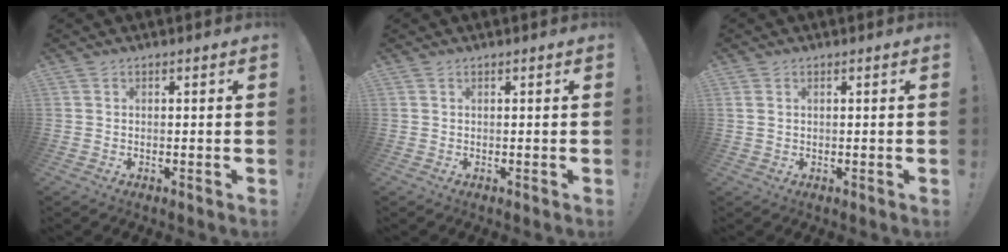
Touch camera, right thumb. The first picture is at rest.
{"total": 0.0}
{"total": 1.3, "force": [0.5, 1.0, 0.7], "torque": [-0.021, 0.006, 0.011]}